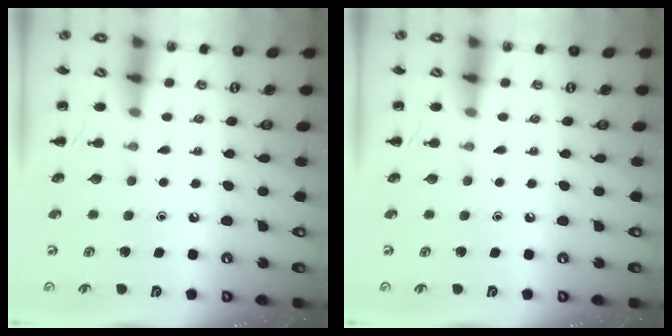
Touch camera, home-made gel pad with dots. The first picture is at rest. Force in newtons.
{"total": 0.0}